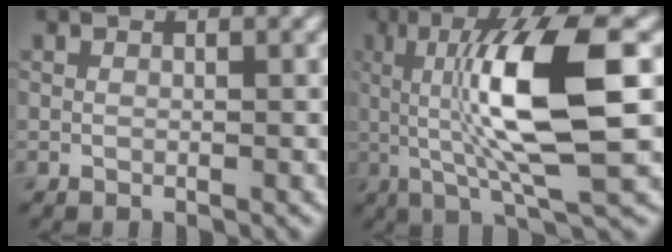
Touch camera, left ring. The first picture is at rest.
{"total": 10.1, "force": [1.0, 2.2, 9.8], "torque": [-0.164, -0.002, 0.023]}